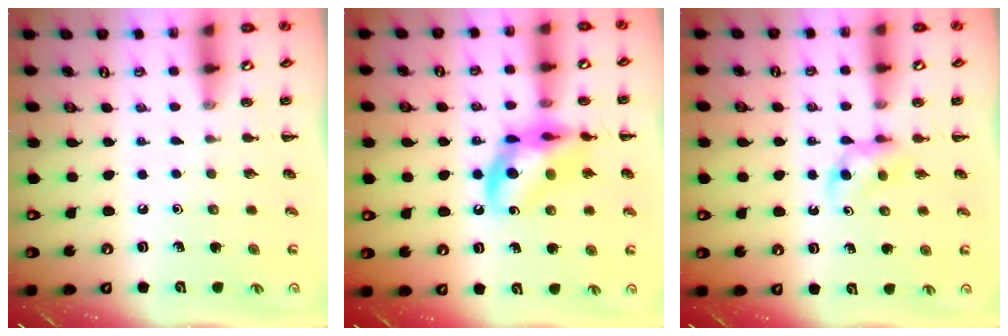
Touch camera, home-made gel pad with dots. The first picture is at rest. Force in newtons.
{"total": 14.1, "press": 13.7, "slide": 3.2}
{"total": 3.4, "press": 3.1, "slide": 1.5}